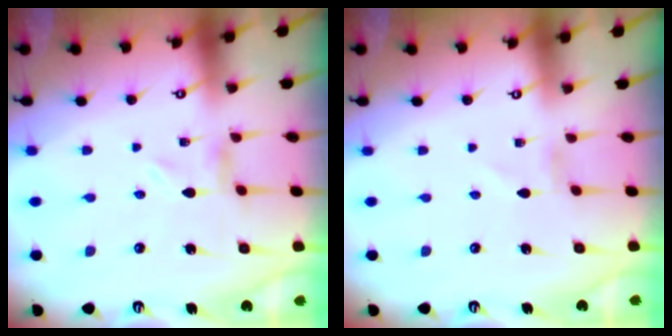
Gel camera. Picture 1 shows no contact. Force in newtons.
{"total": 1.1, "press": 1.1, "slide": 0.1}